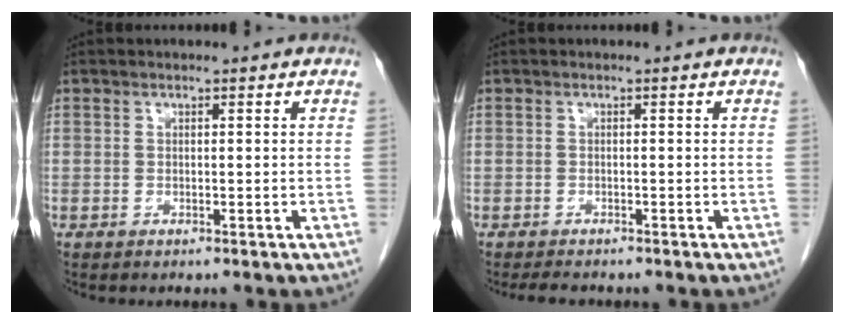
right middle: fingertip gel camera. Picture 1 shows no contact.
{"total": 2.2, "force": [-1.9, 0.7, 0.9], "torque": [-0.019, -0.006, -0.026]}